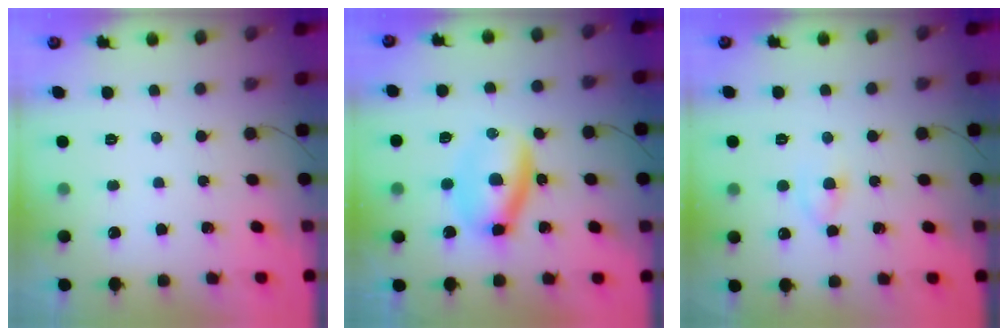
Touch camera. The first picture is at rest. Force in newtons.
{"total": 7.0, "press": 6.7, "slide": 1.8}
{"total": 3.2, "press": 2.8, "slide": 1.4}